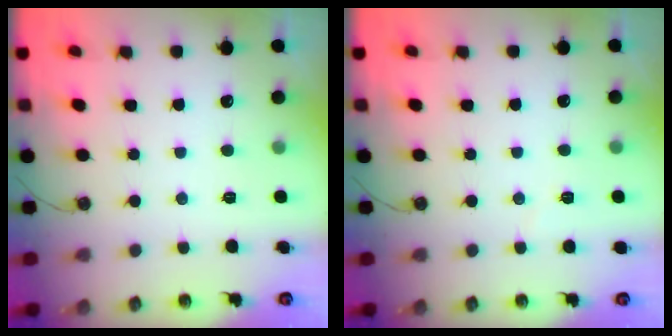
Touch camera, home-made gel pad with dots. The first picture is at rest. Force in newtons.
{"total": 3.8, "press": 2.9, "slide": 2.4}